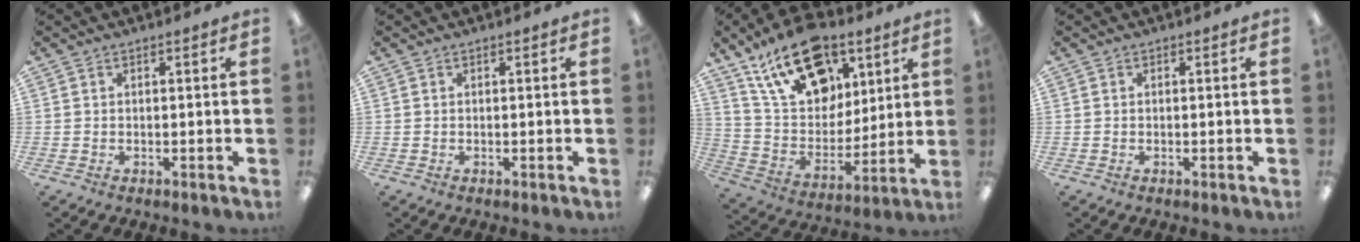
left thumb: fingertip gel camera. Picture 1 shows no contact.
{"total": 0.0}
{"total": 21.1, "force": [13.0, 12.3, 11.2], "torque": [-0.191, -0.056, 0.233]}
{"total": 0.0}